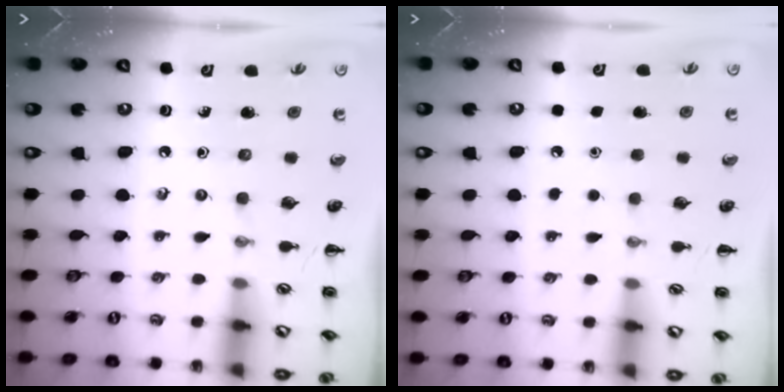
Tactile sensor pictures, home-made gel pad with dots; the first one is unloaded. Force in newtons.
{"total": 1.6, "press": 1.6, "slide": 0.1}